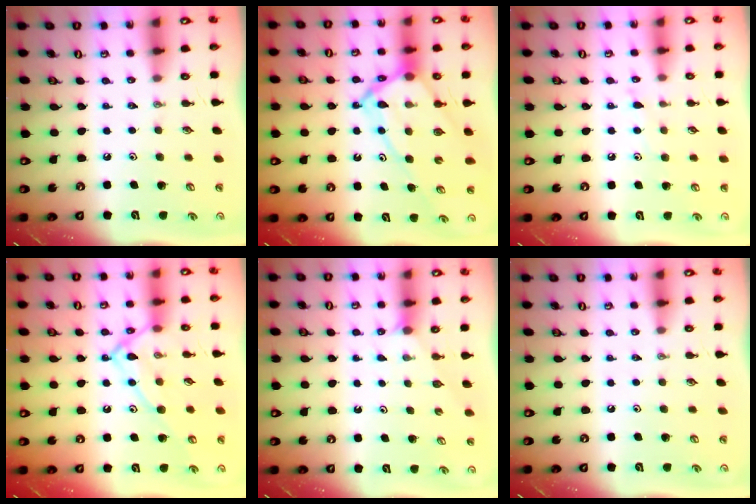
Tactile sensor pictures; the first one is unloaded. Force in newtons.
{"total": 14.9, "press": 14.8, "slide": 1.5}
{"total": 6.3, "press": 6.3, "slide": 0.7}
{"total": 13.9, "press": 13.9, "slide": 0.7}
{"total": 2.5, "press": 2.4, "slide": 0.4}
{"total": 0.0}